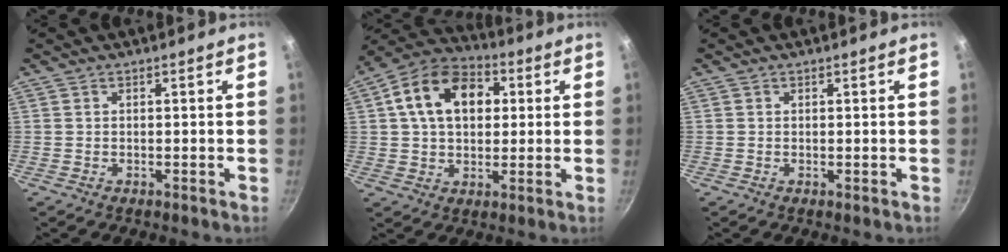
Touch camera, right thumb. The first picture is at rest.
{"total": 15.2, "force": [3.5, 10.6, 10.4], "torque": [-0.144, 0.020, 0.041]}
{"total": 0.0}